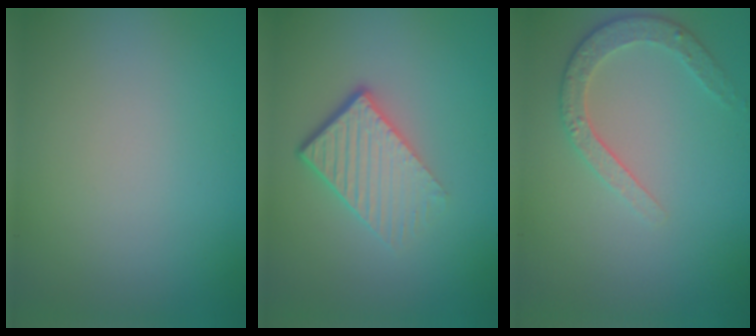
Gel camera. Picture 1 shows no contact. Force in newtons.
{"total": 4.7, "press": 2.8, "slide": 3.8}
{"total": 2.6, "press": 2.5, "slide": 1.0}